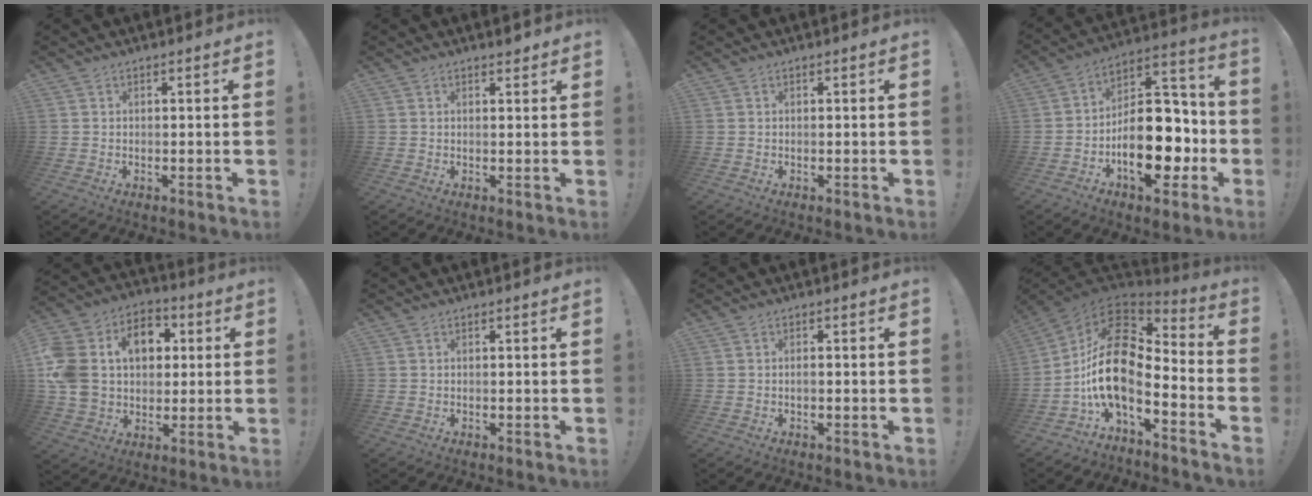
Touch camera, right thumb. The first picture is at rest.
{"total": 1.3, "force": [1.2, 0.2, 0.5], "torque": [0.008, -0.010, 0.019]}
{"total": 0.0}
{"total": 22.3, "force": [-6.8, 12.6, 17.2], "torque": [-0.251, 0.045, -0.095]}
{"total": 19.0, "force": [4.3, 14.6, 11.3], "torque": [-0.203, 0.000, 0.083]}
{"total": 0.0}
{"total": 0.8, "force": [-0.6, 0.1, 0.6], "torque": [-0.018, 0.002, -0.009]}
{"total": 18.8, "force": [-0.8, 9.4, 16.3], "torque": [-0.317, 0.001, -0.014]}